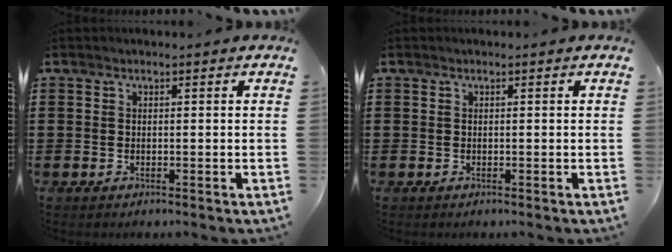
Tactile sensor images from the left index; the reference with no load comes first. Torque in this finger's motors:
{"motor_torque": [0.00, 0.00, -0.02, -0.01]}